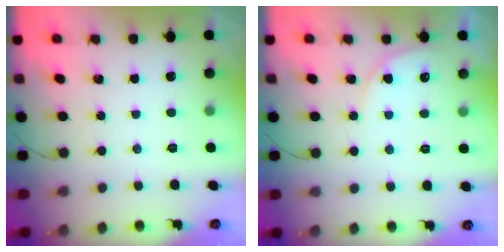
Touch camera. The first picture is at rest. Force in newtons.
{"total": 5.4, "press": 5.4, "slide": 0.6}